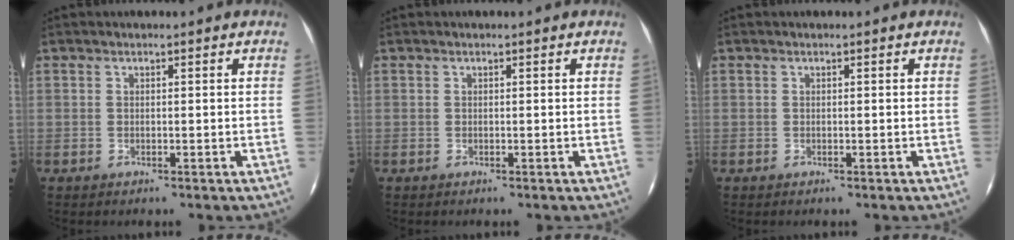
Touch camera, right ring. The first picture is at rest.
{"total": 0.0}
{"total": 0.0}